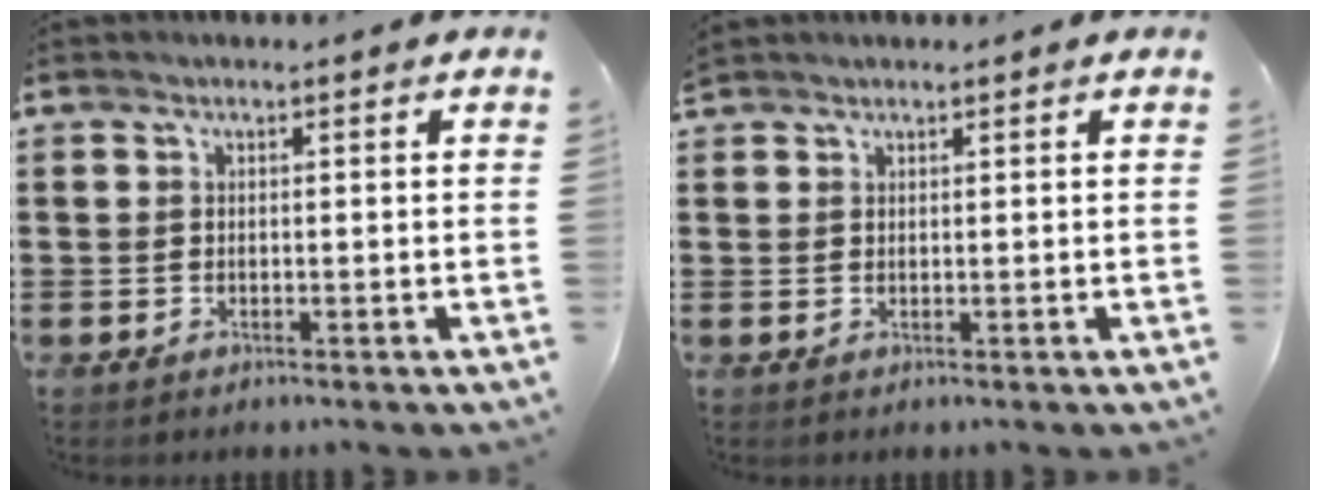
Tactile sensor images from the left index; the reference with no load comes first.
{"total": 1.1, "force": [1.0, 0.2, 0.0], "torque": [-0.002, 0.000, 0.021]}